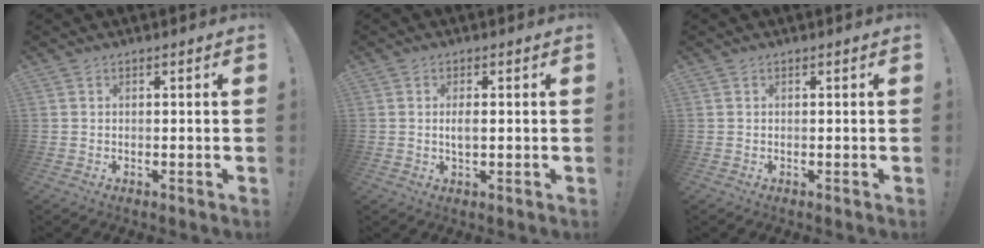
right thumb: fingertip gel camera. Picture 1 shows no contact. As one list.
[{"total": 2.5, "force": [-0.1, 0.9, 2.4], "torque": [-0.031, -0.004, -0.006]}, {"total": 0.0}]